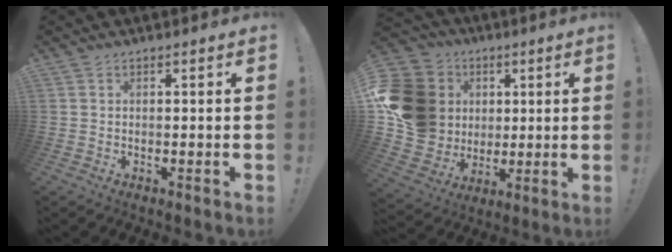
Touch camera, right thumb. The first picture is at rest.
{"total": 19.5, "force": [3.1, 17.0, 9.1], "torque": [-0.175, -0.006, 0.089]}